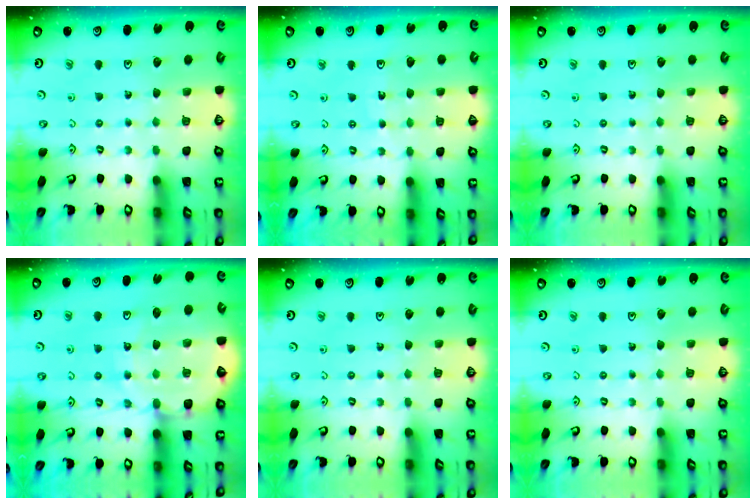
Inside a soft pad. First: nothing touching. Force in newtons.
{"total": 4.0, "press": 3.5, "slide": 1.8}
{"total": 0.0}
{"total": 12.7, "press": 12.3, "slide": 3.3}
{"total": 0.0}
{"total": 0.0}